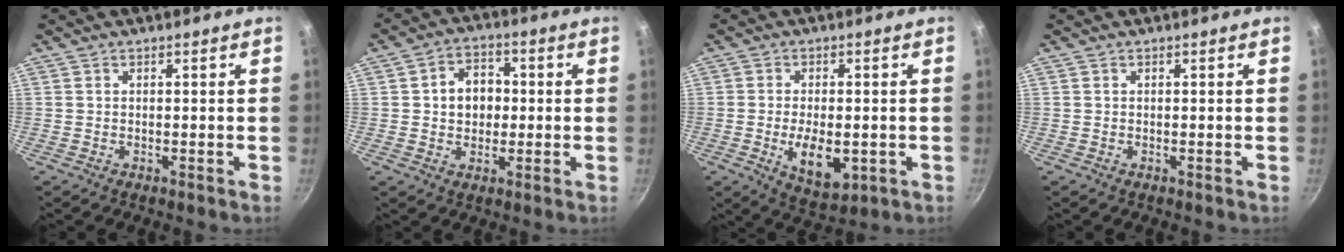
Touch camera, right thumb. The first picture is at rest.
{"total": 7.8, "force": [0.6, 6.2, 4.8], "torque": [-0.042, 0.012, 0.002]}
{"total": 9.1, "force": [-1.9, 4.8, 7.5], "torque": [-0.113, -0.003, -0.017]}
{"total": 0.0}